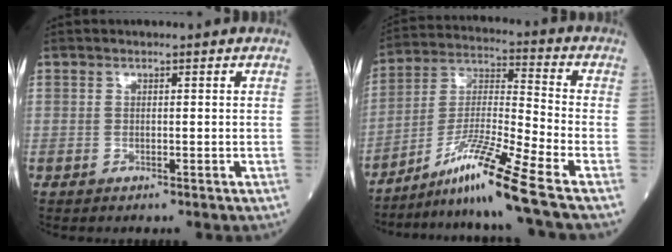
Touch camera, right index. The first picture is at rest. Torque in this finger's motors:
{"motor_torque": [0.20, -0.29, 0.42, 0.10]}